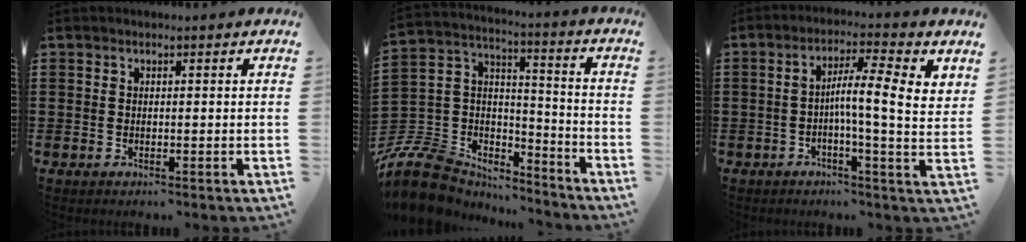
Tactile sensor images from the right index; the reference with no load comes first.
{"total": 10.6, "force": [-8.2, 6.2, 2.8], "torque": [-0.097, 0.013, -0.161]}
{"total": 7.0, "force": [1.0, 0.8, 6.9], "torque": [-0.118, -0.013, 0.009]}